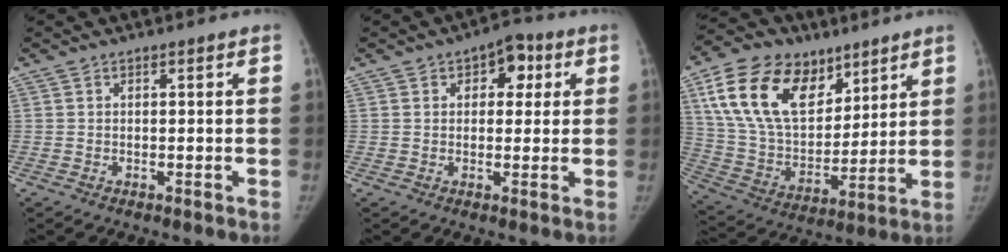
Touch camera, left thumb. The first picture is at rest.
{"total": 6.5, "force": [2.4, 4.2, 4.3], "torque": [-0.020, -0.001, 0.024]}
{"total": 23.3, "force": [12.1, 14.3, 13.9], "torque": [-0.236, -0.026, 0.224]}